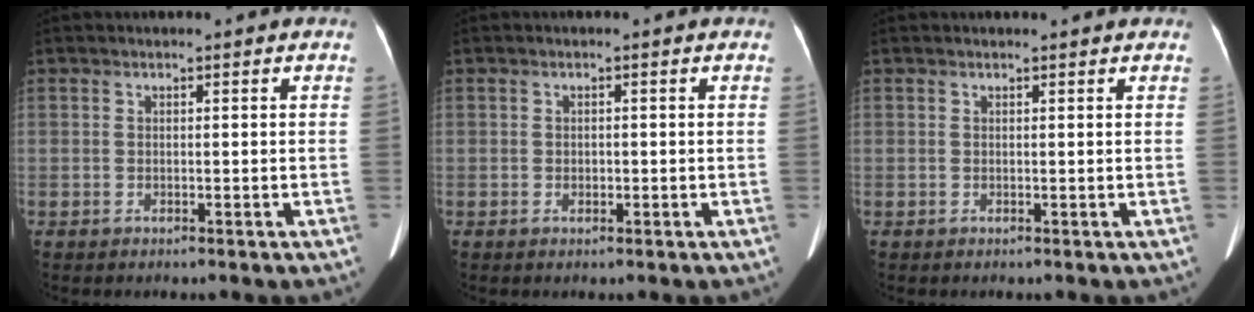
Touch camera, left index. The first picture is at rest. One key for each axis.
{"total": 0.8, "fx": -0.3, "fy": 0.6, "fz": 0.4, "tx": -0.006, "ty": -0.001, "tz": -0.005}
{"total": 1.5, "fx": 1.4, "fy": 0.2, "fz": 0.4, "tx": -0.008, "ty": 0.010, "tz": 0.014}